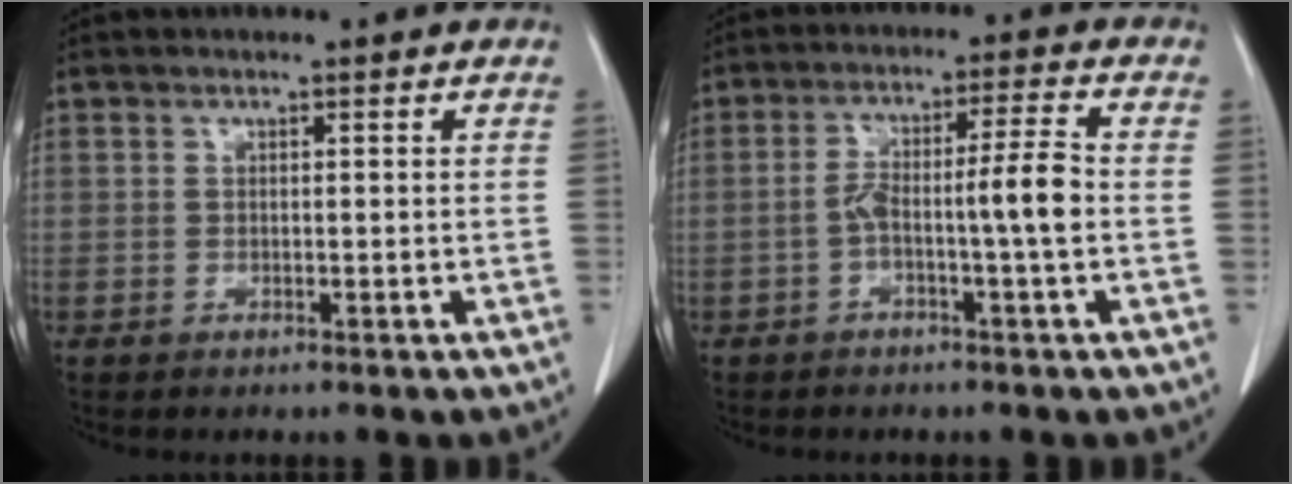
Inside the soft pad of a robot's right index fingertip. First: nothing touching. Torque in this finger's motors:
{"motor_torque": [0.28, 0.01, 0.18, 0.08]}